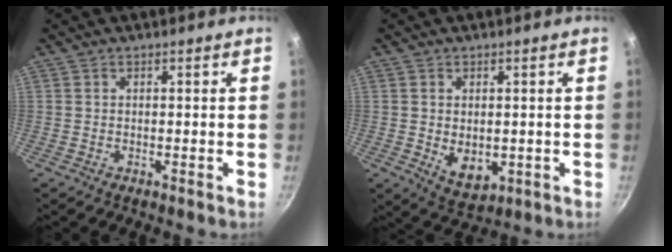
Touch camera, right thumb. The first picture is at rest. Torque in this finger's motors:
{"motor_torque": [-0.58, 0.23, 0.22, 0.38, -0.02]}